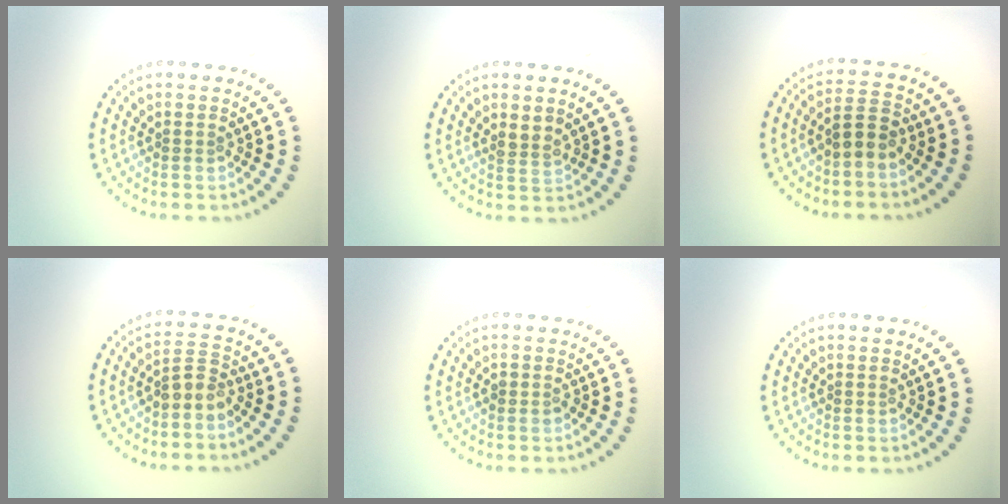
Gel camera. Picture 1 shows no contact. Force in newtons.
{"total": 1.7, "press": 1.4, "slide": 1.0}
{"total": 2.5, "press": 2.2, "slide": 1.1}
{"total": 2.0, "press": 1.6, "slide": 1.3}
{"total": 0.7, "press": 0.7, "slide": 0.2}
{"total": 0.0}